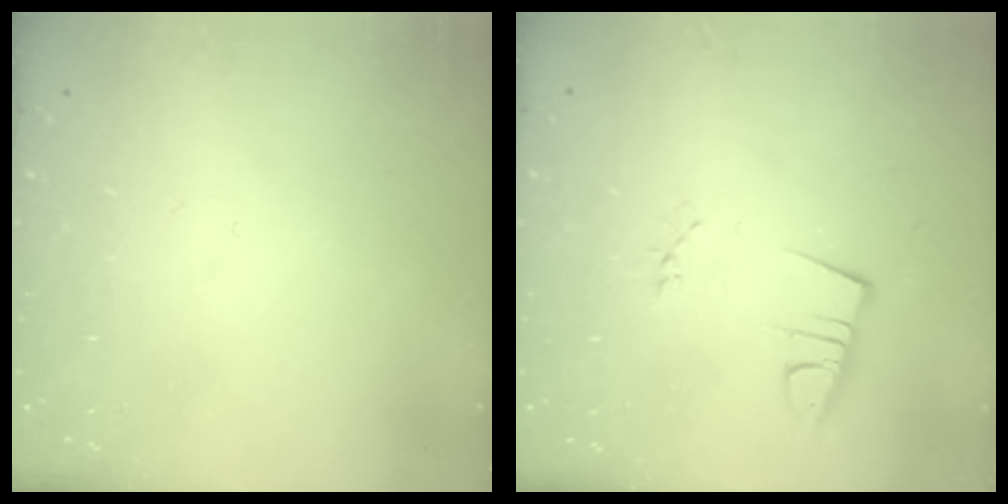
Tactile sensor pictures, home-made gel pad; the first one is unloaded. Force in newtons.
{"total": 3.0, "press": 1.6, "slide": 2.5}